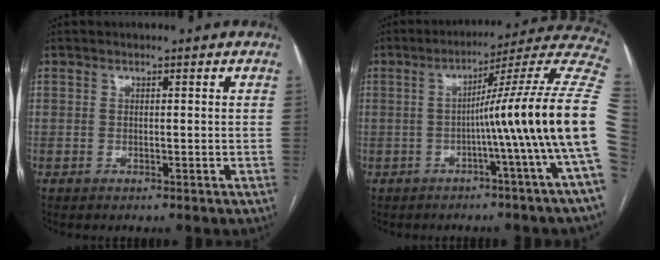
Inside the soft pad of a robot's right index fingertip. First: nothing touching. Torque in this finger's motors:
{"motor_torque": [1.81, -0.33, 0.81, 0.18]}